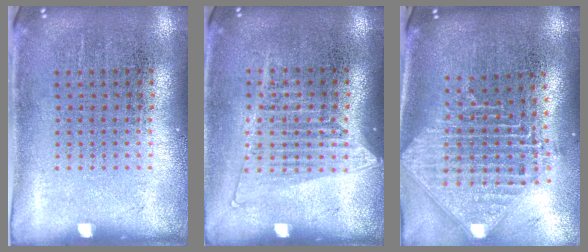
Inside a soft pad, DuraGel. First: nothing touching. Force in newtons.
{"total": 1.3, "press": 1.1, "slide": 0.6}
{"total": 2.4, "press": 1.8, "slide": 1.6}